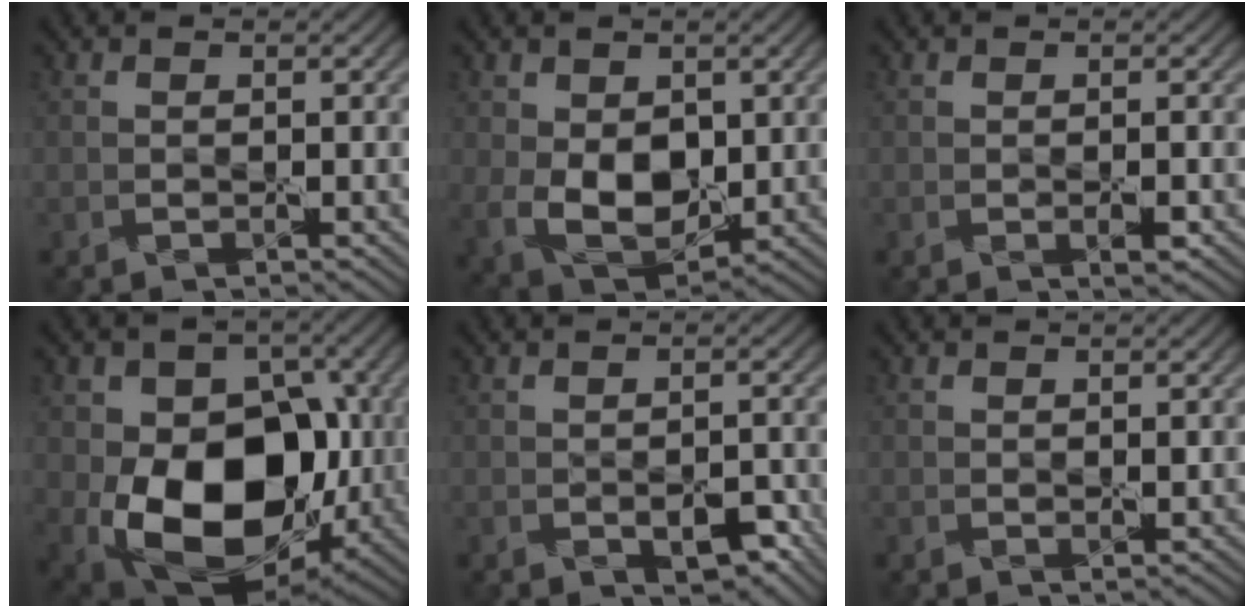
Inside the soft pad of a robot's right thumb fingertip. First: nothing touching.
{"total": 8.5, "force": [0.2, 5.8, 6.2], "torque": [-0.143, -0.016, 0.012]}
{"total": 1.2, "force": [-0.3, 0.3, 1.1], "torque": [-0.018, -0.003, -0.004]}
{"total": 16.3, "force": [-2.4, 11.4, 11.3], "torque": [-0.187, -0.037, -0.040]}
{"total": 3.3, "force": [-1.3, 1.8, 2.4], "torque": [-0.036, -0.009, -0.012]}
{"total": 0.6, "force": [0.3, 0.3, 0.5], "torque": [-0.008, -0.004, 0.006]}